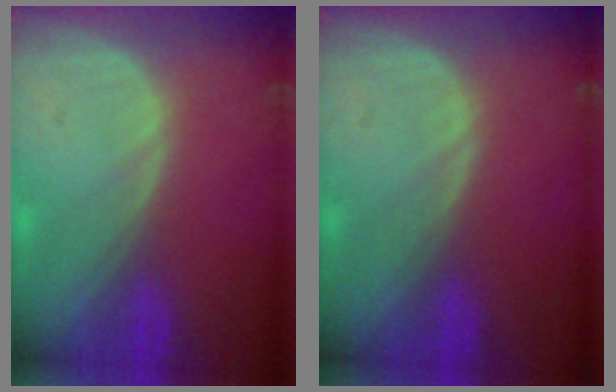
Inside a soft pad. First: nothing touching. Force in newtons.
{"total": 0.0}